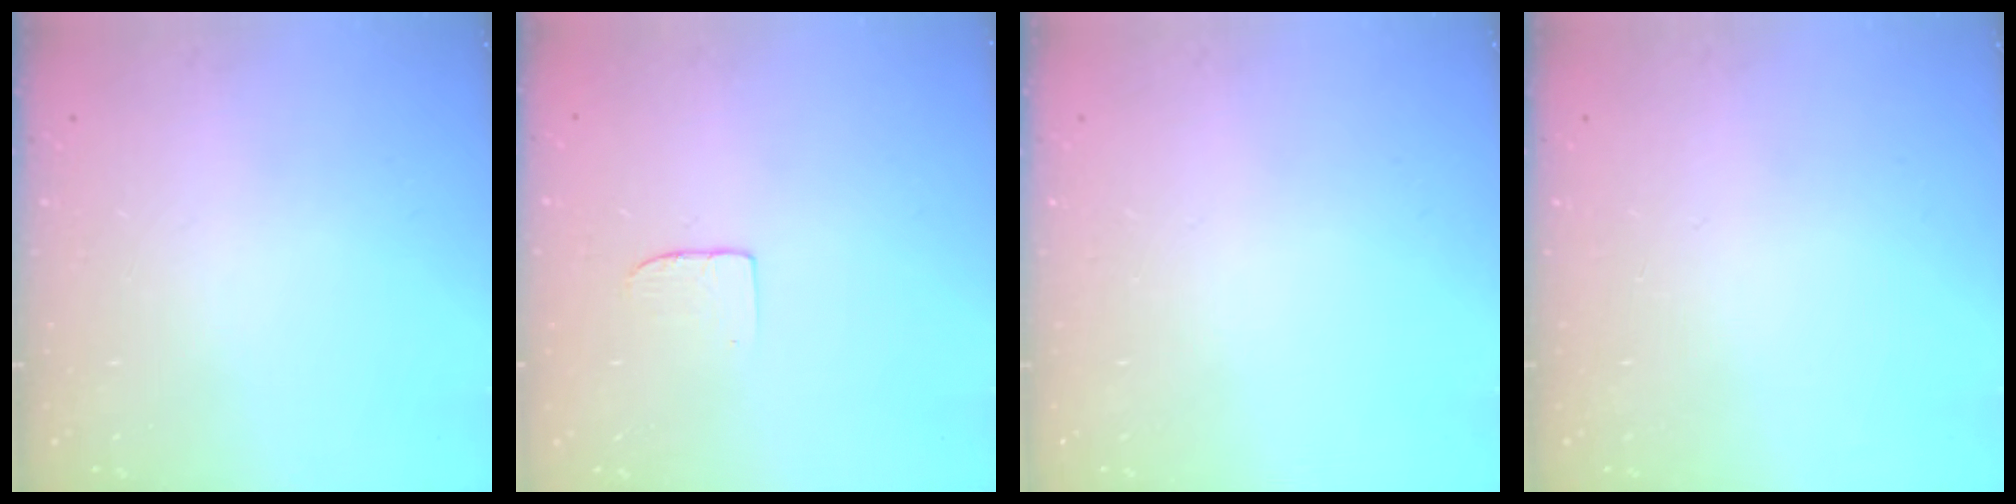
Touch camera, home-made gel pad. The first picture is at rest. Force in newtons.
{"total": 3.7, "press": 3.7, "slide": 0.3}
{"total": 0.0}
{"total": 0.0}